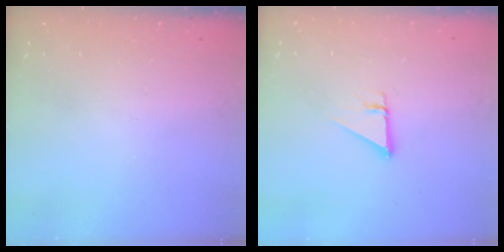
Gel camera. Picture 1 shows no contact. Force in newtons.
{"total": 2.7, "press": 2.7, "slide": 0.1}